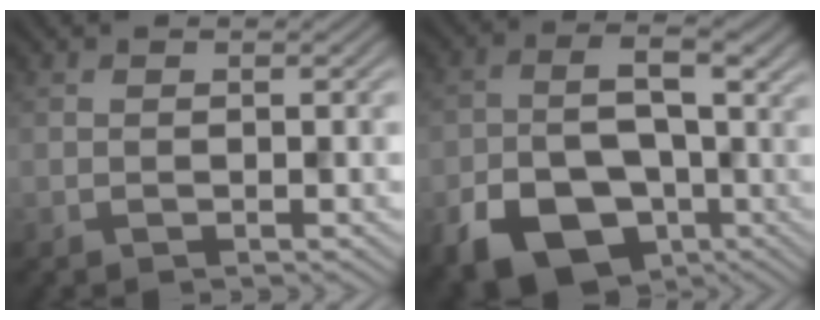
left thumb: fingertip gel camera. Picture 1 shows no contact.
{"total": 12.6, "force": [-4.7, 8.3, 8.2], "torque": [-0.134, -0.024, -0.078]}